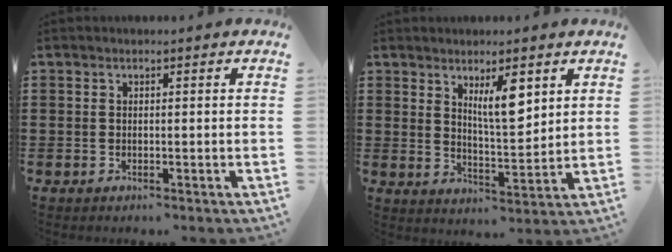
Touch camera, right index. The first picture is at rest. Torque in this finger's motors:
{"motor_torque": [0.08, 0.27, 0.43, 0.04]}